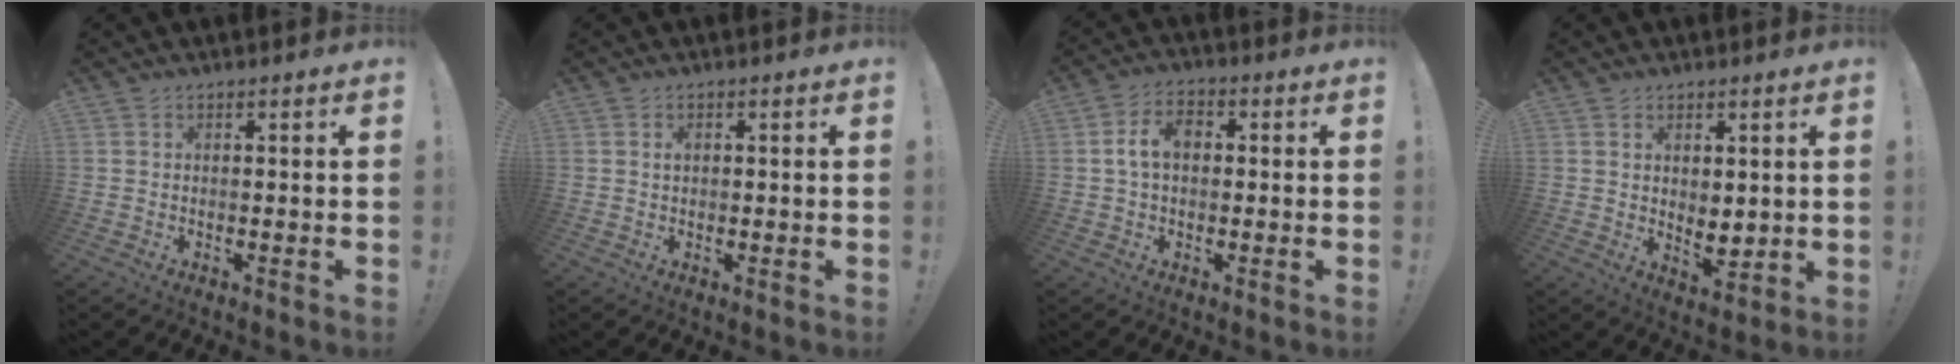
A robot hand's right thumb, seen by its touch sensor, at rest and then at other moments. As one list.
[{"total": 1.3, "force": [0.3, 1.1, 0.6], "torque": [0.001, -0.001, 0.002]}, {"total": 7.5, "force": [0.7, 5.1, 5.5], "torque": [-0.099, 0.014, 0.012]}, {"total": 4.4, "force": [1.0, 3.3, 2.8], "torque": [-0.023, -0.014, 0.020]}]